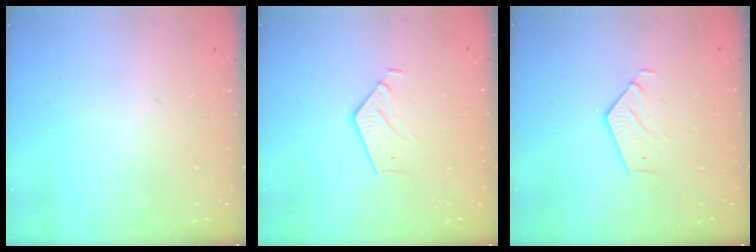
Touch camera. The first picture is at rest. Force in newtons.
{"total": 3.6, "press": 3.6, "slide": 0.3}
{"total": 2.9, "press": 2.9, "slide": 0.2}